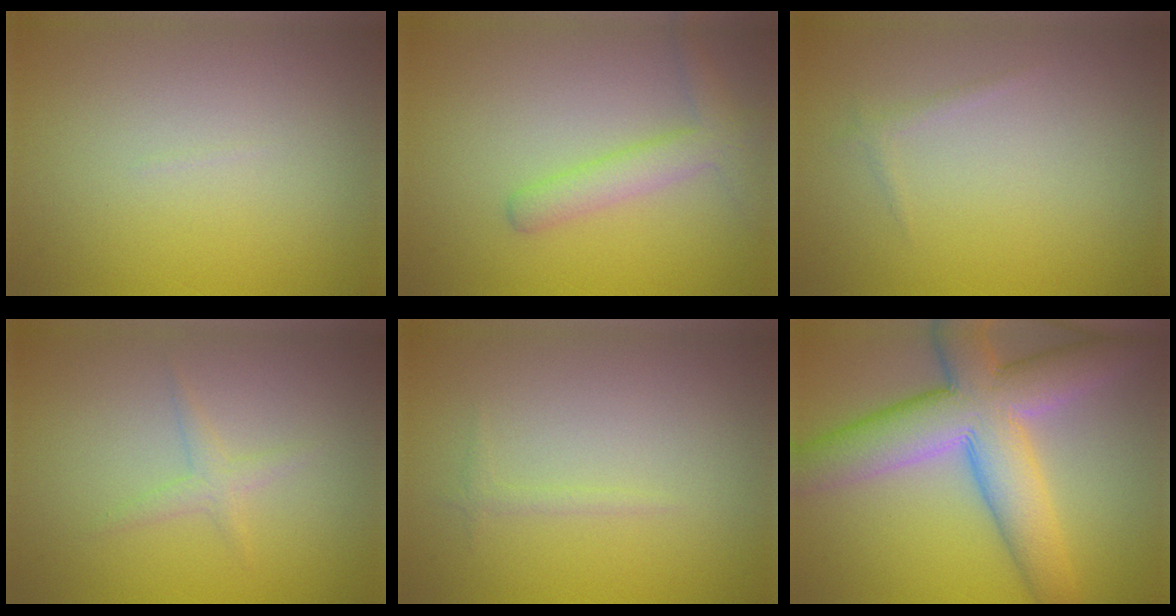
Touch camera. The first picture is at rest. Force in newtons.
{"total": 2.9, "press": 2.9, "slide": 0.2}
{"total": 0.7, "press": 0.7, "slide": 0.0}
{"total": 1.3, "press": 1.3, "slide": 0.0}
{"total": 0.6, "press": 0.6, "slide": 0.1}
{"total": 10.5, "press": 10.5, "slide": 0.8}